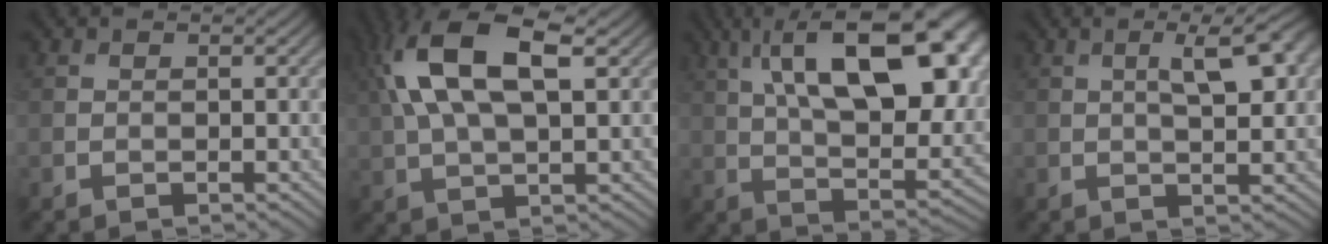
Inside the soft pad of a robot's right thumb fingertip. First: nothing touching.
{"total": 13.0, "force": [4.3, 5.9, 10.8], "torque": [-0.232, 0.013, 0.079]}
{"total": 20.5, "force": [7.1, 9.9, 16.5], "torque": [-0.260, 0.029, 0.100]}
{"total": 5.9, "force": [1.4, 1.8, 5.5], "torque": [-0.084, 0.009, 0.022]}